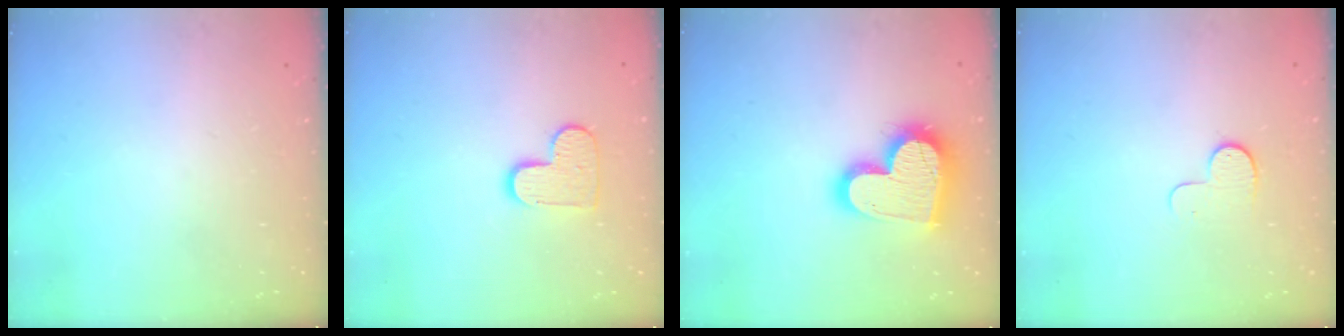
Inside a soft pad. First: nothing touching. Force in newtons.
{"total": 9.2, "press": 9.2, "slide": 0.5}
{"total": 18.8, "press": 18.7, "slide": 1.6}
{"total": 6.9, "press": 6.8, "slide": 0.7}